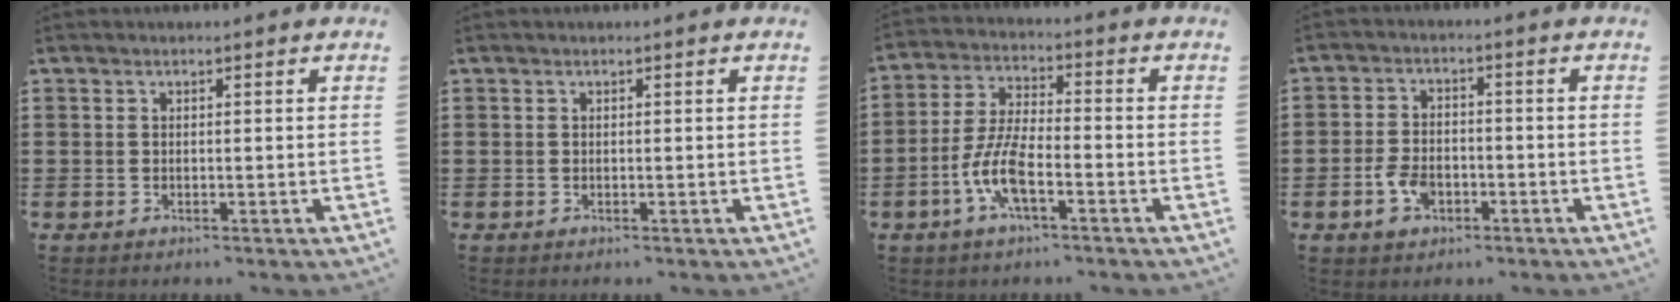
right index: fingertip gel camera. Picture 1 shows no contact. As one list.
[{"total": 0.0}, {"total": 7.8, "force": [-3.3, 2.3, 6.6], "torque": [-0.159, -0.012, -0.067]}, {"total": 4.2, "force": [-1.9, 2.4, 2.9], "torque": [-0.065, -0.001, -0.036]}]